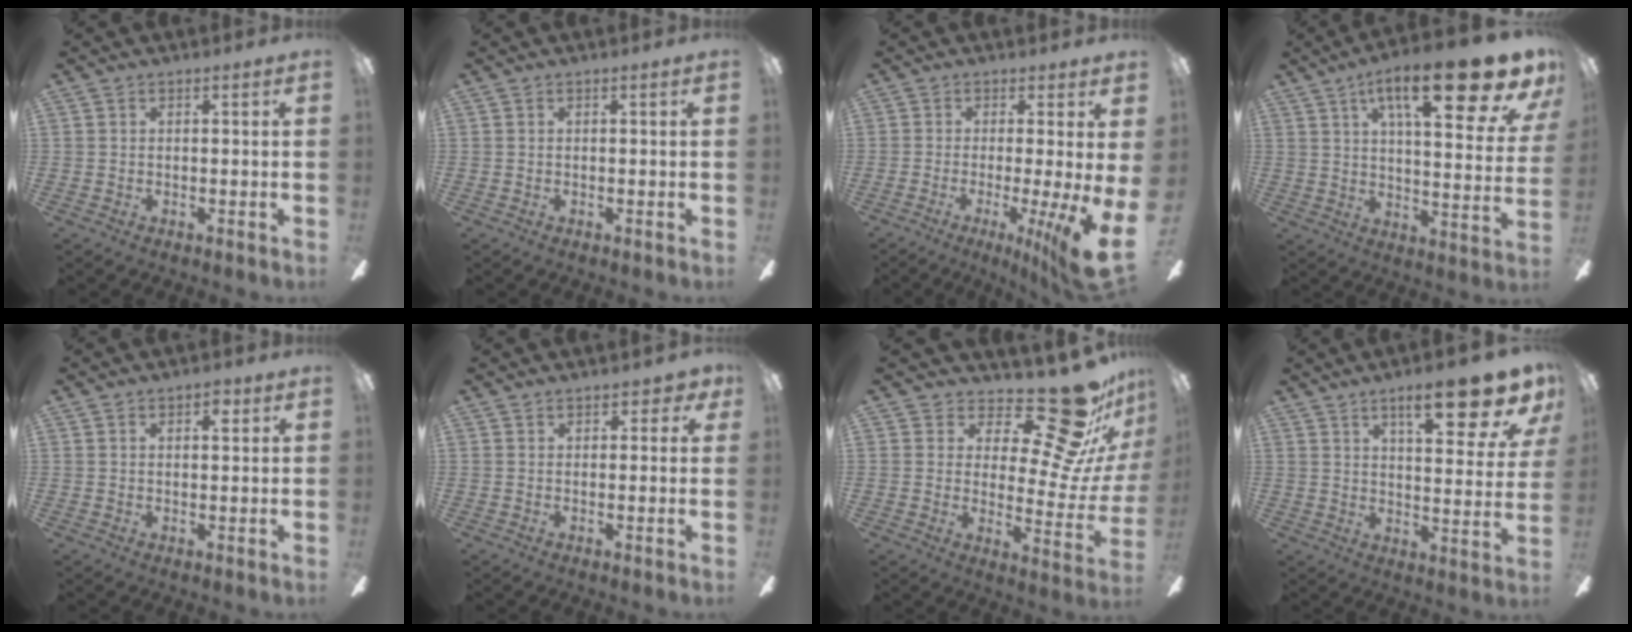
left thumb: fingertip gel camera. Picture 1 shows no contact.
{"total": 0.0}
{"total": 11.2, "force": [-3.4, 0.3, 10.7], "torque": [-0.139, -0.007, -0.046]}
{"total": 22.1, "force": [12.6, 6.2, 17.0], "torque": [-0.245, -0.069, 0.189]}
{"total": 3.2, "force": [1.6, 1.4, 2.4], "torque": [-0.027, -0.003, 0.021]}
{"total": 2.8, "force": [1.5, 1.5, 1.8], "torque": [-0.021, -0.001, 0.023]}
{"total": 19.9, "force": [15.0, 5.5, 11.8], "torque": [-0.159, -0.128, 0.244]}
{"total": 16.0, "force": [10.5, 4.1, 11.3], "torque": [-0.151, -0.059, 0.161]}